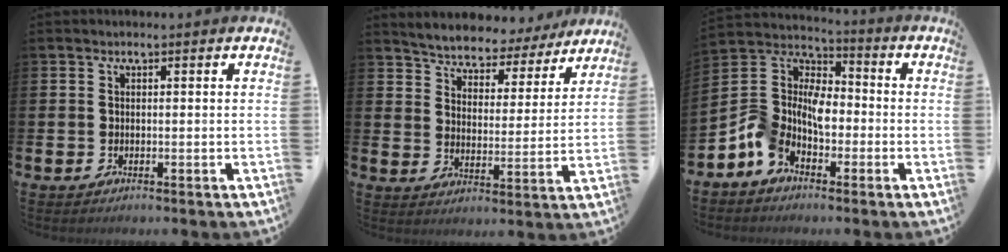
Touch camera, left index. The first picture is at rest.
{"total": 4.6, "force": [4.5, 1.0, -0.5], "torque": [-0.021, -0.044, 0.074]}
{"total": 8.5, "force": [-4.6, 5.8, 4.2], "torque": [-0.115, 0.003, -0.101]}